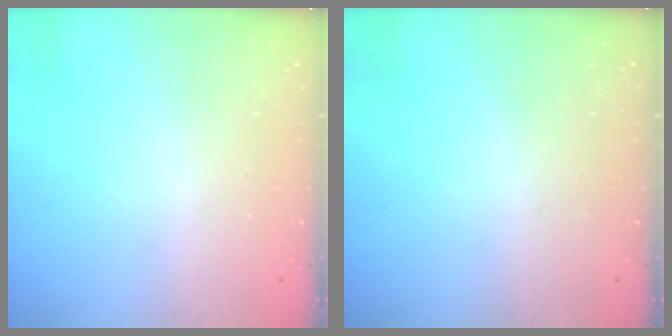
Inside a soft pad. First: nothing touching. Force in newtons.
{"total": 0.0}